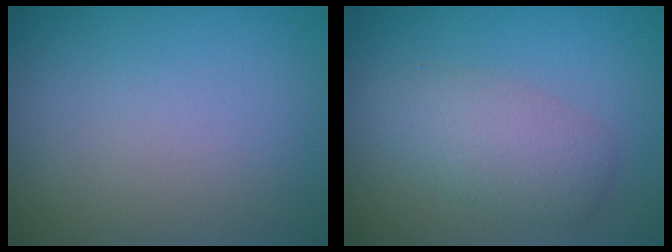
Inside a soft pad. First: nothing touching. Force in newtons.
{"total": 3.8, "press": 3.8, "slide": 0.1}